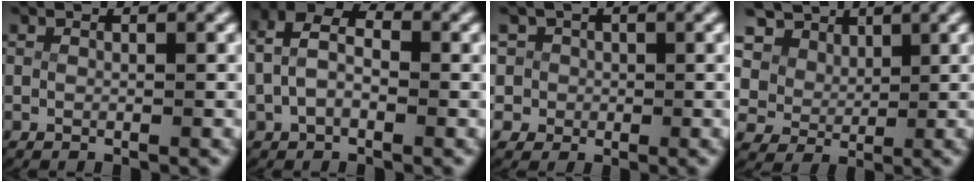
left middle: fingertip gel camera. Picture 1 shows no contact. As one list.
[{"total": 5.0, "force": [0.8, 3.3, 3.6], "torque": [-0.064, -0.002, 0.009]}, {"total": 7.8, "force": [-0.7, 7.5, 2.2], "torque": [-0.076, -0.029, -0.013]}, {"total": 9.1, "force": [3.5, 7.4, 3.9], "torque": [-0.118, -0.013, 0.061]}]